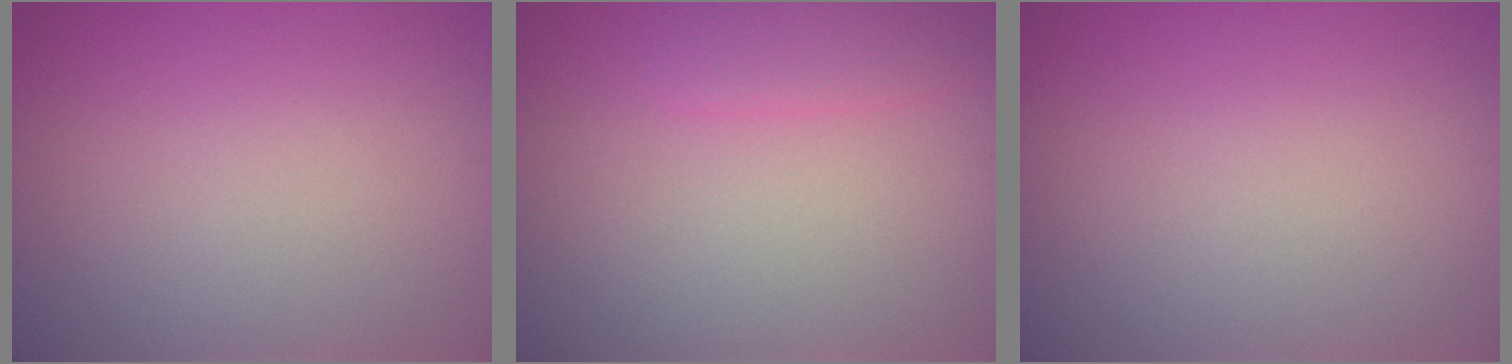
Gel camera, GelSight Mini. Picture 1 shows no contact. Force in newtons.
{"total": 1.8, "press": 1.8, "slide": 0.2}
{"total": 0.0}